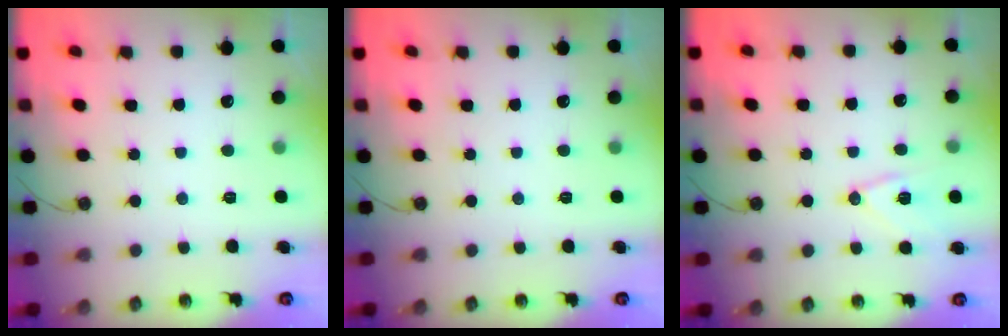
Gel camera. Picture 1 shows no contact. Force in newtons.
{"total": 0.0}
{"total": 10.8, "press": 10.8, "slide": 0.7}